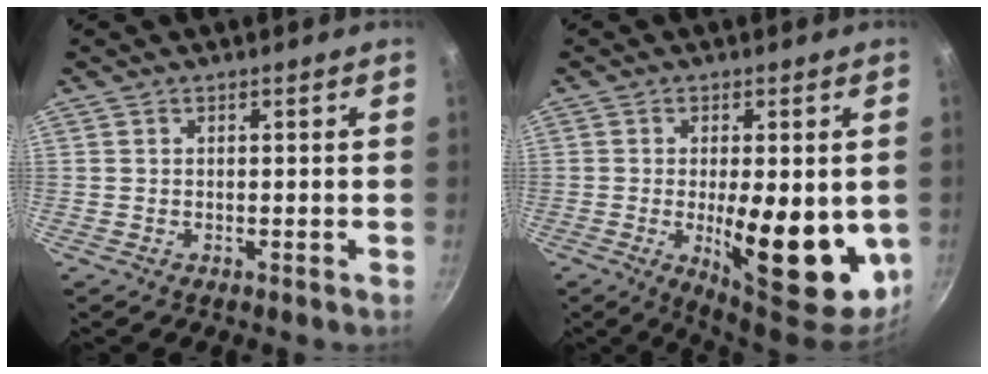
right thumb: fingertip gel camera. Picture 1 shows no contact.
{"total": 16.8, "force": [-2.4, 6.2, 15.4], "torque": [-0.200, -0.015, -0.020]}